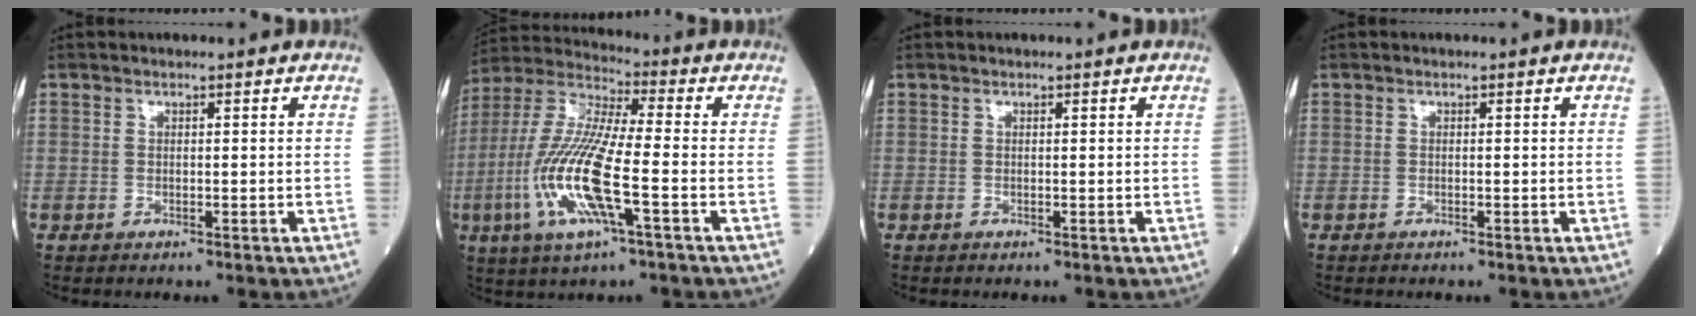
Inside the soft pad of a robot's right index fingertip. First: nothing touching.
{"total": 15.9, "force": [-4.3, 2.1, 15.1], "torque": [-0.330, -0.011, -0.084]}
{"total": 0.0}
{"total": 0.0}